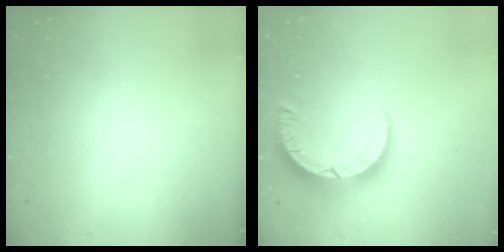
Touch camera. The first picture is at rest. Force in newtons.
{"total": 9.0, "press": 9.0, "slide": 1.0}